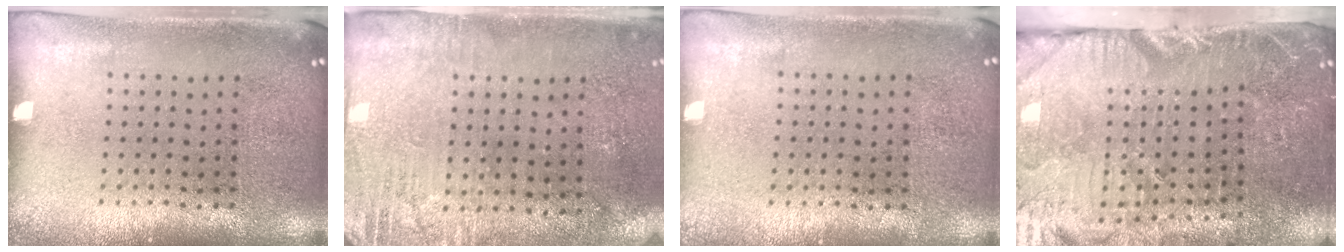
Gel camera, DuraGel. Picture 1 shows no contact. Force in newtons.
{"total": 2.8, "press": 2.5, "slide": 1.3}
{"total": 0.0}
{"total": 4.1, "press": 4.0, "slide": 1.0}